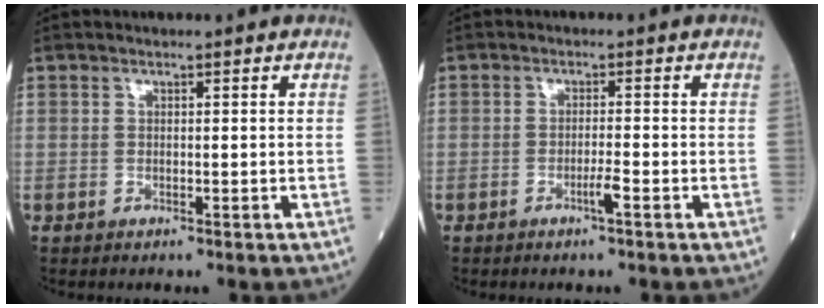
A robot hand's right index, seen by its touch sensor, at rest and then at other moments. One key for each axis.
{"total": 1.9, "fx": -1.1, "fy": -0.2, "fz": 1.6, "tx": -0.031, "ty": -0.002, "tz": -0.020}